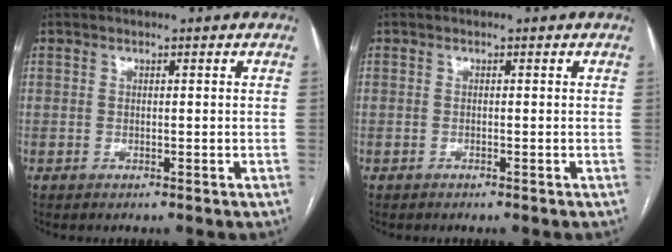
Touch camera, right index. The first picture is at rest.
{"total": 0.0}